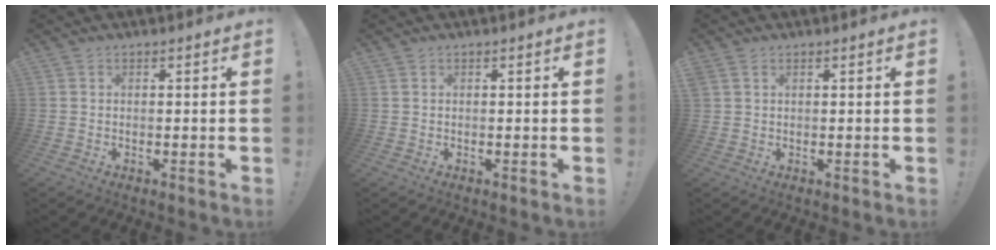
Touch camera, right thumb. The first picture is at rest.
{"total": 0.0}
{"total": 1.6, "force": [0.9, 1.0, 0.8], "torque": [-0.021, 0.004, 0.019]}